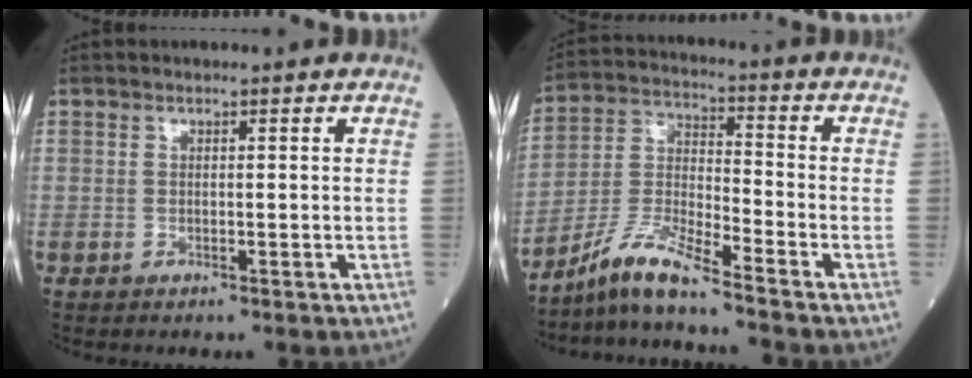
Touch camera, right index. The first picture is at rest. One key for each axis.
{"total": 7.9, "fx": -6.8, "fy": -1.0, "fz": 3.7, "tx": -0.086, "ty": -0.013, "tz": -0.134}